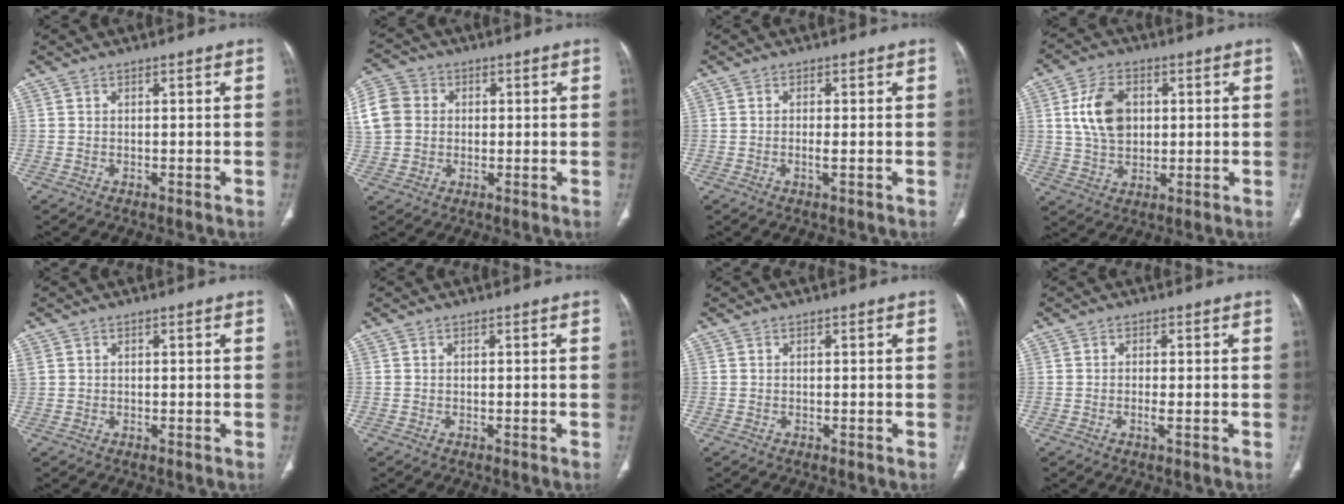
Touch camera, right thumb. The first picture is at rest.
{"total": 18.9, "force": [3.4, 16.2, 9.2], "torque": [-0.264, 0.055, 0.074]}
{"total": 1.3, "force": [-0.3, 0.0, 1.2], "torque": [-0.031, -0.005, -0.006]}
{"total": 10.0, "force": [1.9, 6.8, 7.0], "torque": [-0.116, -0.002, 0.039]}
{"total": 1.9, "force": [0.5, 1.5, 1.1], "torque": [-0.042, 0.018, 0.022]}
{"total": 0.0}
{"total": 0.0}
{"total": 1.3, "force": [-0.4, 0.1, 1.3], "torque": [-0.031, -0.005, -0.009]}